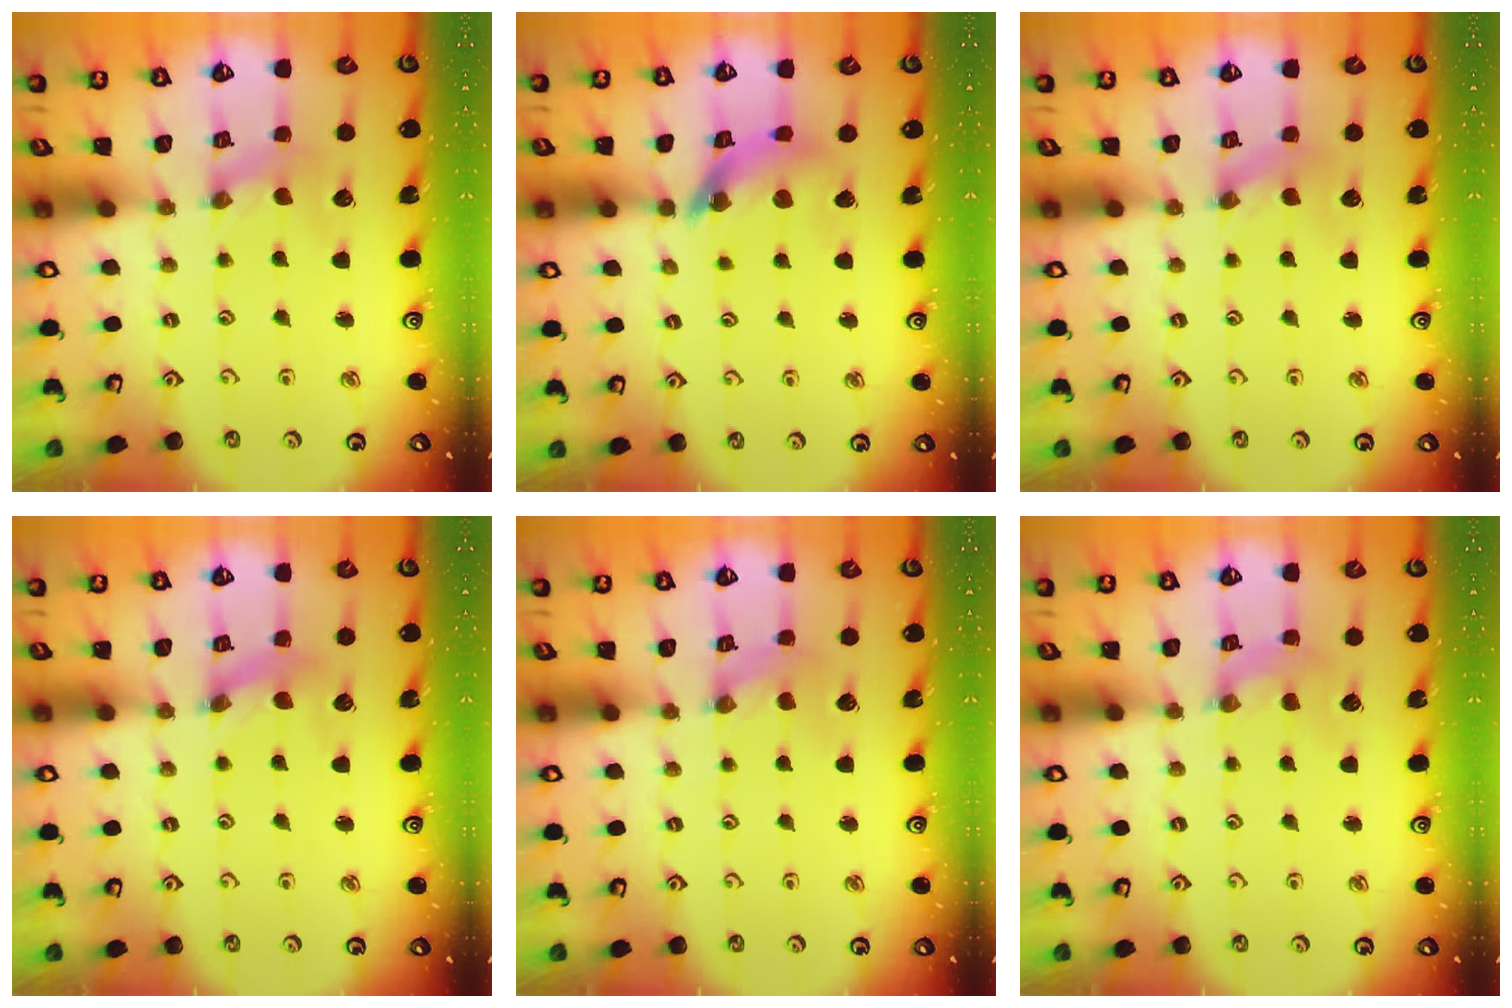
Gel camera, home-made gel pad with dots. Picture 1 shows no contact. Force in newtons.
{"total": 11.3, "press": 11.2, "slide": 1.2}
{"total": 0.0}
{"total": 3.0, "press": 3.0, "slide": 0.3}
{"total": 0.0}
{"total": 2.3, "press": 2.2, "slide": 0.3}